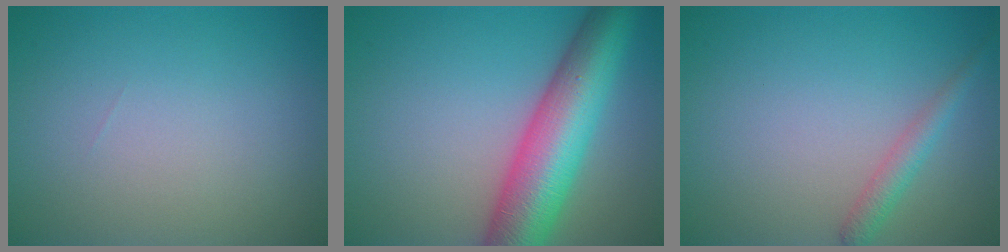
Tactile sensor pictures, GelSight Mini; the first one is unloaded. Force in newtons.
{"total": 10.0, "press": 10.0, "slide": 0.4}
{"total": 1.9, "press": 1.9, "slide": 0.1}